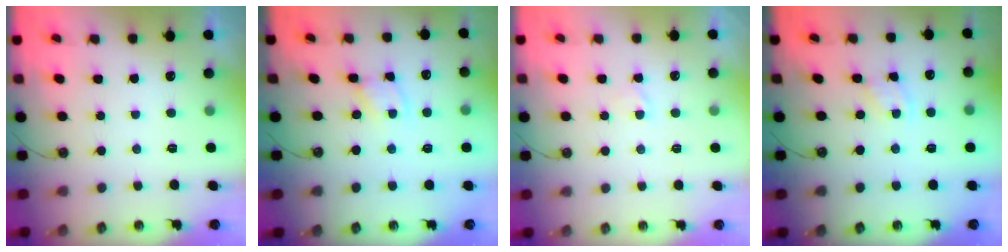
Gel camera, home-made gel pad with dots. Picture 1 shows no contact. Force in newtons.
{"total": 2.0, "press": 2.0, "slide": 0.1}
{"total": 0.9, "press": 0.9, "slide": 0.2}
{"total": 2.1, "press": 2.1, "slide": 0.4}